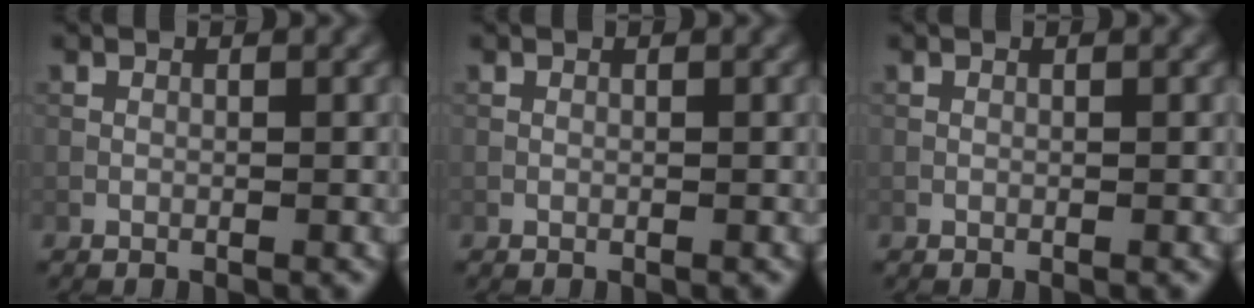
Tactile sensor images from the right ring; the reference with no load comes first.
{"total": 0.0}
{"total": 0.0}